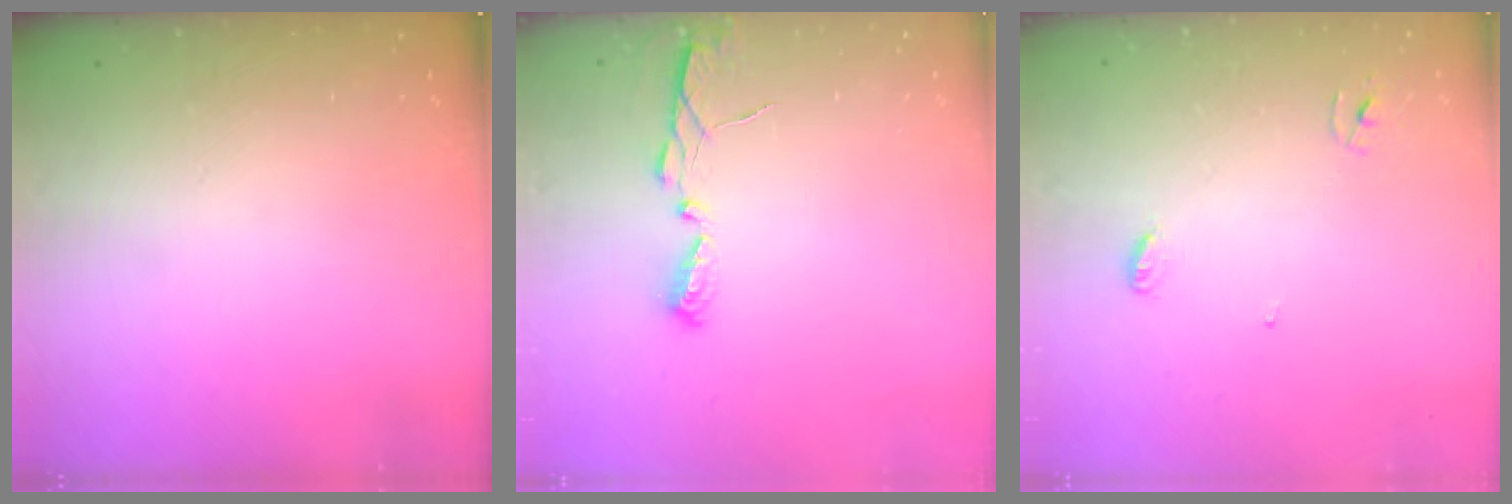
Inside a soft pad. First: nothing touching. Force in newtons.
{"total": 4.9, "press": 4.9, "slide": 0.3}
{"total": 3.3, "press": 3.3, "slide": 0.3}